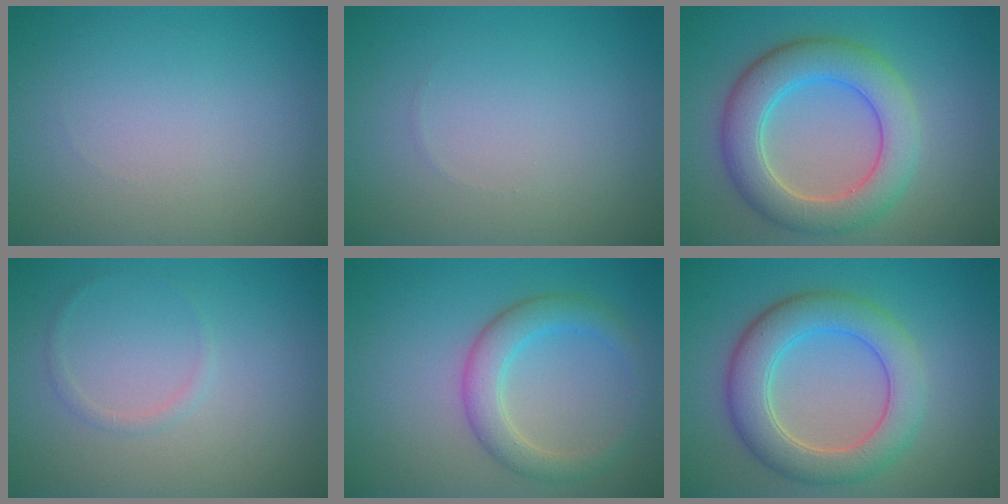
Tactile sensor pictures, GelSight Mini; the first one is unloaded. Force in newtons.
{"total": 0.0}
{"total": 6.6, "press": 6.6, "slide": 0.5}
{"total": 0.8, "press": 0.8, "slide": 0.0}
{"total": 3.7, "press": 3.7, "slide": 0.1}
{"total": 6.1, "press": 6.1, "slide": 0.5}